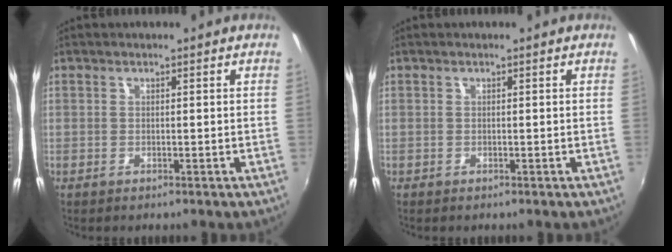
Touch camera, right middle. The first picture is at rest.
{"total": 0.0}